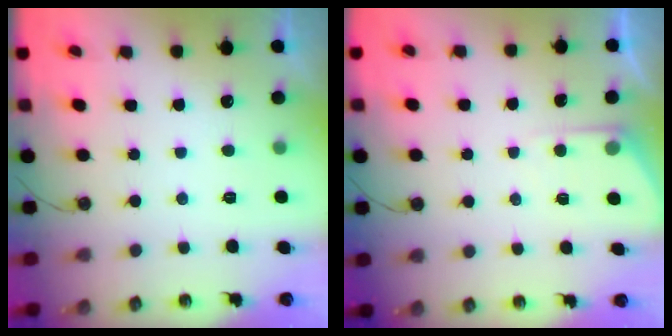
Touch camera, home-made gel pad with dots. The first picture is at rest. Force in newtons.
{"total": 4.6, "press": 4.6, "slide": 0.5}